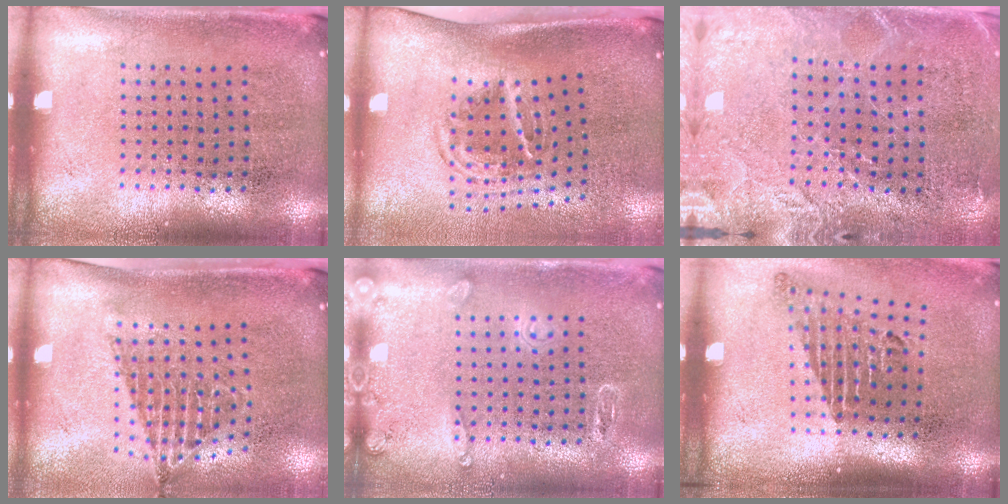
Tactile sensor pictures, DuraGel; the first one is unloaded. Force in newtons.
{"total": 1.7, "press": 1.1, "slide": 1.3}
{"total": 2.8, "press": 2.6, "slide": 0.9}
{"total": 1.5, "press": 1.1, "slide": 0.9}
{"total": 1.8, "press": 1.8, "slide": 0.2}
{"total": 1.8, "press": 1.2, "slide": 1.3}